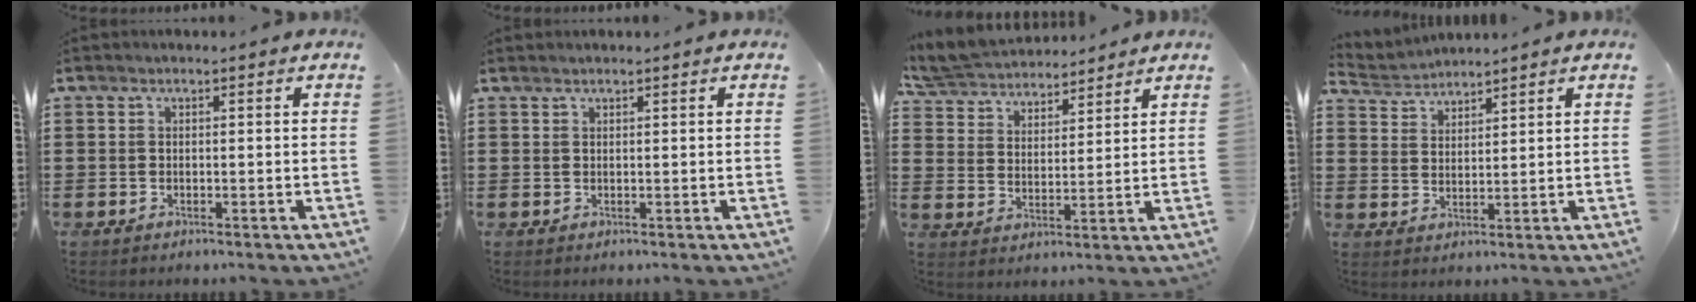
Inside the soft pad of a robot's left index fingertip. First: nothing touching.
{"total": 0.5, "force": [0.5, 0.0, 0.1], "torque": [-0.004, -0.001, 0.010]}
{"total": 6.3, "force": [6.1, 1.4, 0.6], "torque": [-0.042, -0.025, 0.110]}
{"total": 2.9, "force": [2.8, 0.5, -0.5], "torque": [-0.003, -0.009, 0.050]}